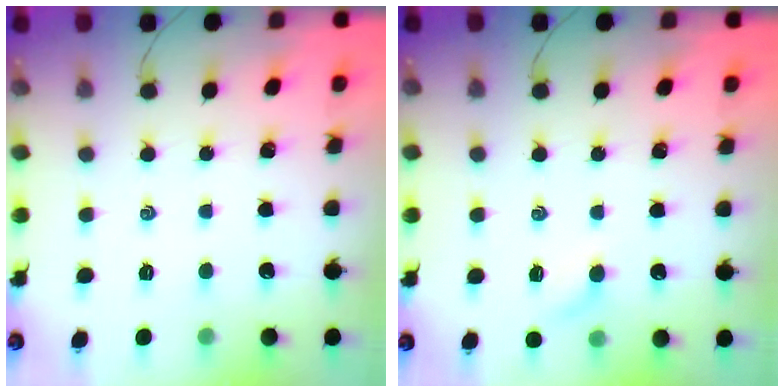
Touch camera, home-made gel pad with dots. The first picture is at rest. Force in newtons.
{"total": 3.6, "press": 3.4, "slide": 1.2}